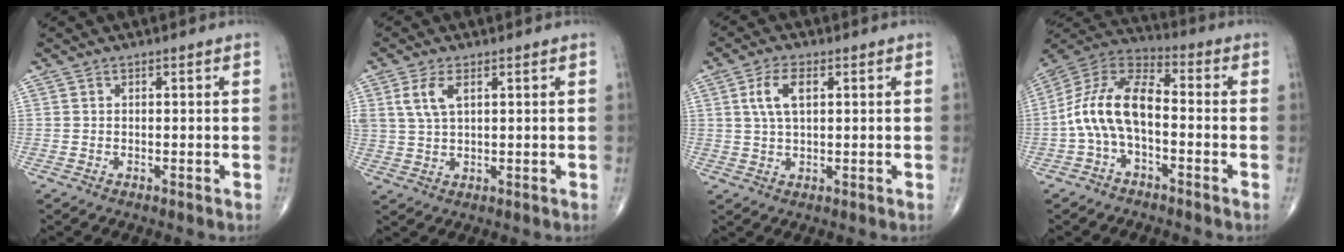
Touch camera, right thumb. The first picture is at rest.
{"total": 5.0, "force": [2.0, 2.4, 4.0], "torque": [-0.088, 0.000, 0.046]}
{"total": 5.8, "force": [1.7, 2.7, 4.8], "torque": [-0.099, 0.004, 0.035]}
{"total": 12.7, "force": [-2.2, 6.6, 10.6], "torque": [-0.205, 0.045, -0.052]}